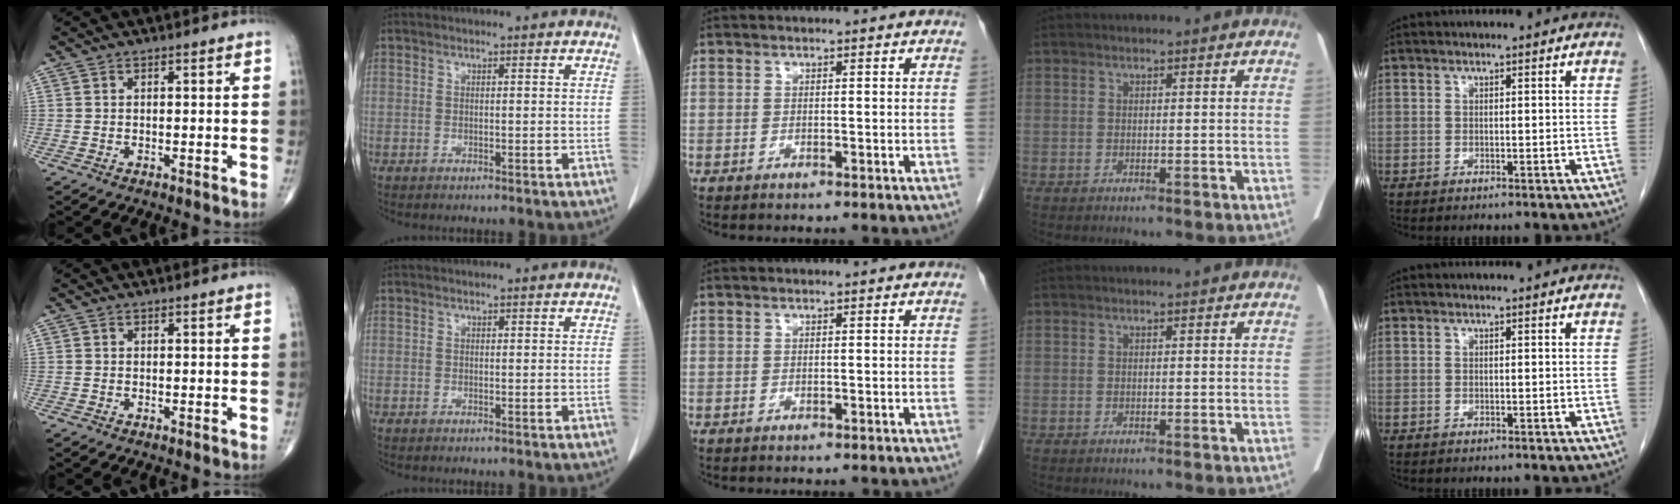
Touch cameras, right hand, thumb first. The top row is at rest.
{}